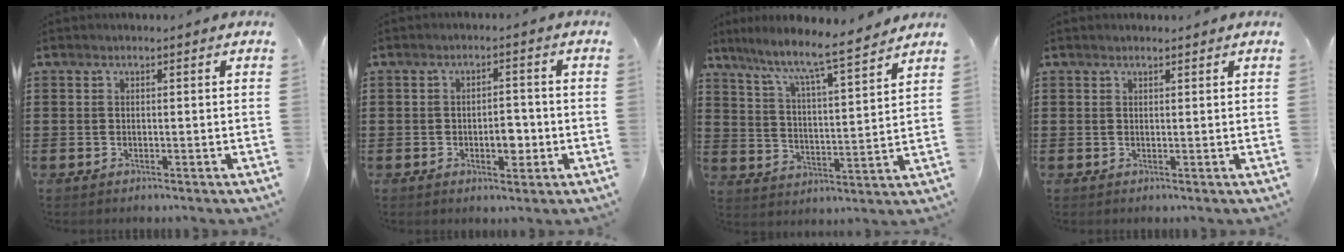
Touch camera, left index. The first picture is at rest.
{"total": 4.1, "force": [-1.0, 2.2, 3.3], "torque": [-0.054, 0.001, -0.021]}
{"total": 6.9, "force": [6.1, -0.3, 3.3], "torque": [-0.089, -0.048, 0.097]}
{"total": 0.7, "force": [0.7, 0.1, 0.3], "torque": [-0.008, 0.000, 0.013]}